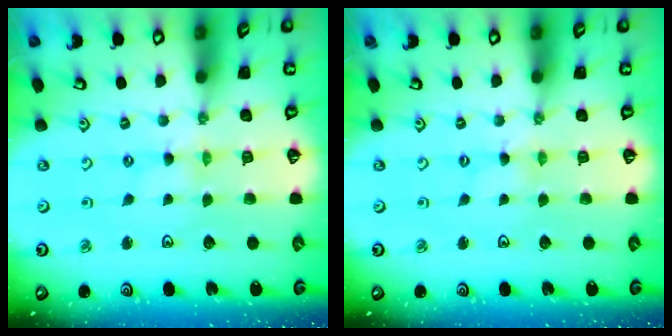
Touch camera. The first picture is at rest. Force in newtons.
{"total": 0.0}